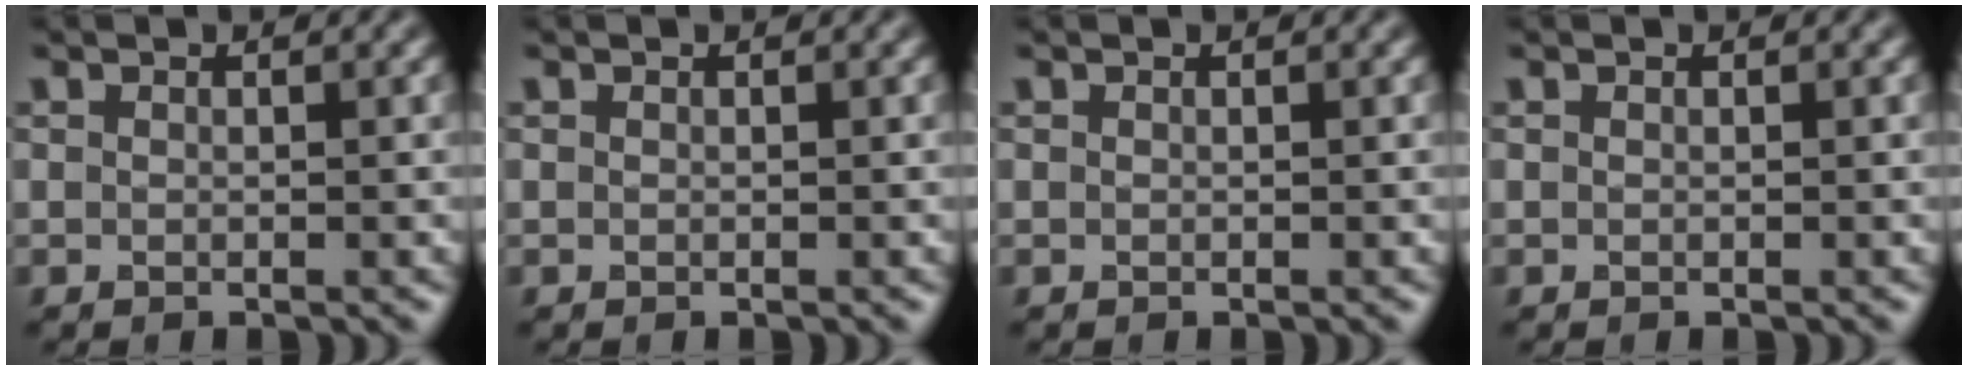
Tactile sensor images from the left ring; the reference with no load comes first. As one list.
[{"total": 0.0}, {"total": 0.0}, {"total": 0.0}]